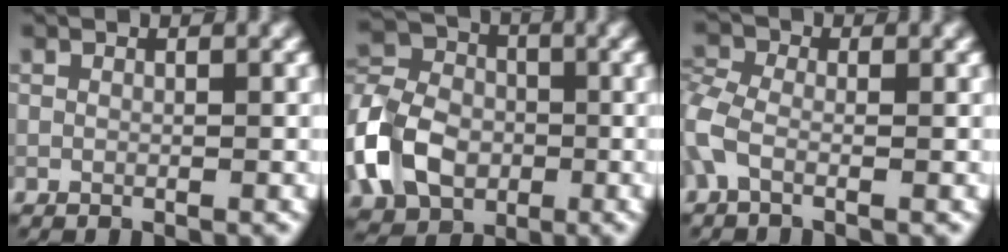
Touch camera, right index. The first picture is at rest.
{"total": 9.1, "force": [-2.9, 6.7, 5.5], "torque": [-0.123, 0.005, -0.074]}
{"total": 2.8, "force": [-0.9, 1.4, 2.2], "torque": [-0.060, 0.003, -0.036]}